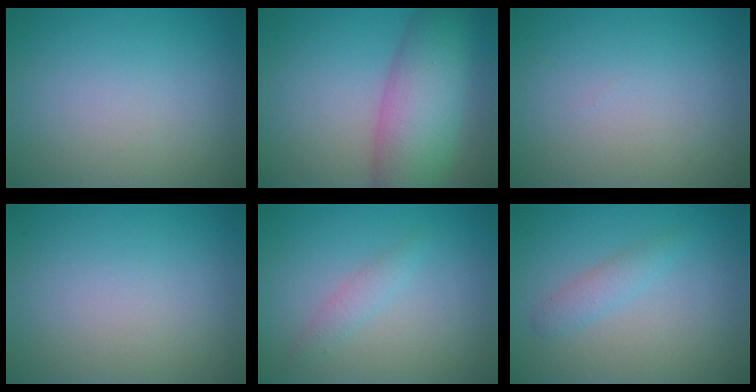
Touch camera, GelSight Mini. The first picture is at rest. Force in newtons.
{"total": 8.7, "press": 8.7, "slide": 0.2}
{"total": 0.0}
{"total": 0.0}
{"total": 1.4, "press": 1.4, "slide": 0.1}
{"total": 1.6, "press": 1.6, "slide": 0.1}